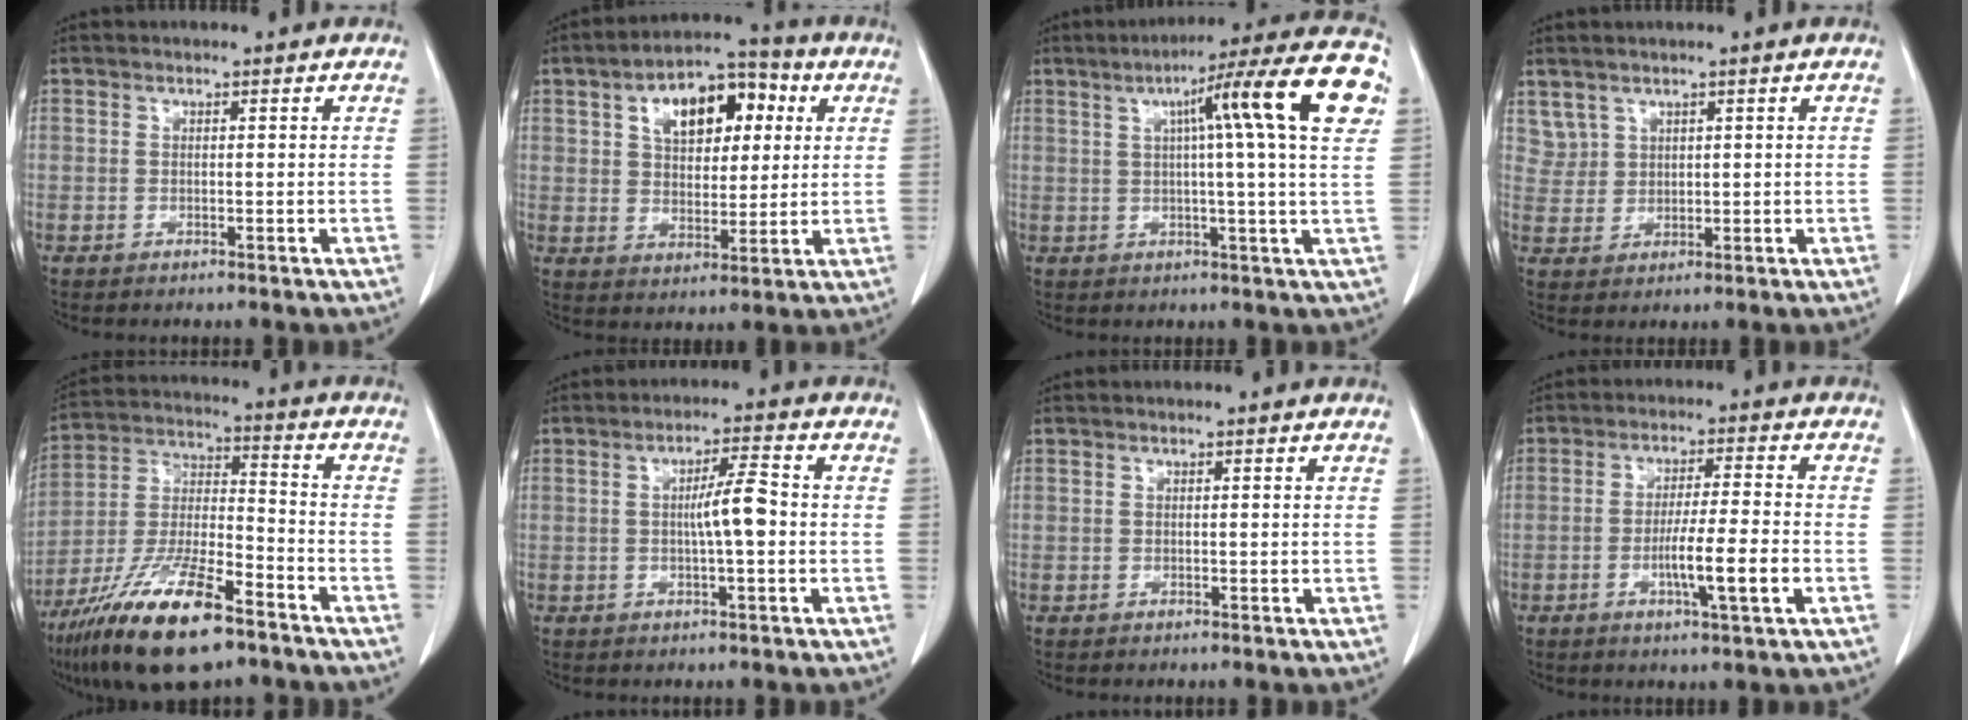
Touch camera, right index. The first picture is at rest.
{"total": 12.1, "force": [4.1, 6.6, 9.3], "torque": [-0.147, 0.033, 0.064]}
{"total": 16.4, "force": [4.9, -0.5, 15.6], "torque": [-0.218, 0.025, 0.056]}
{"total": 3.3, "force": [2.3, 2.3, -0.1], "torque": [0.013, 0.007, 0.051]}
{"total": 17.9, "force": [-11.7, 3.9, 13.0], "torque": [-0.273, -0.025, -0.215]}
{"total": 5.1, "force": [-0.2, 0.3, 5.1], "torque": [-0.084, 0.009, -0.002]}
{"total": 0.0}
{"total": 7.9, "force": [-2.4, -0.2, 7.5], "torque": [-0.126, -0.006, -0.041]}